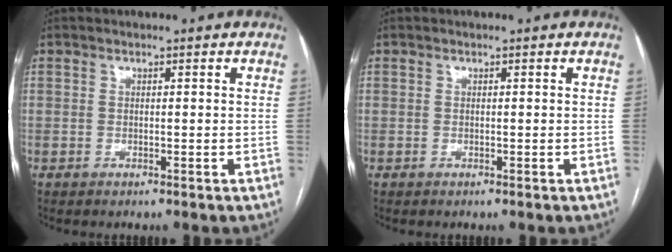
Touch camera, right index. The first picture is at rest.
{"total": 0.0}